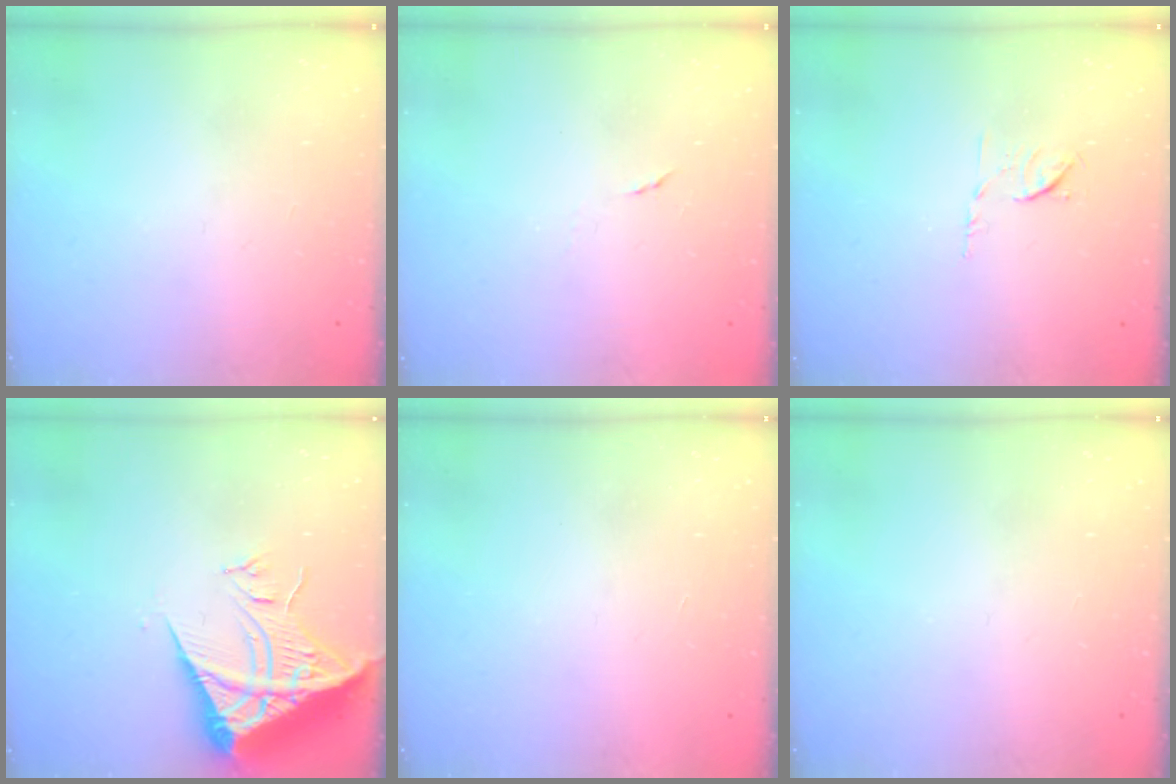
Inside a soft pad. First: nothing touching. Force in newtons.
{"total": 3.9, "press": 3.5, "slide": 1.6}
{"total": 6.1, "press": 6.0, "slide": 1.1}
{"total": 10.3, "press": 10.3, "slide": 1.2}
{"total": 1.5, "press": 1.5, "slide": 0.1}
{"total": 0.0}